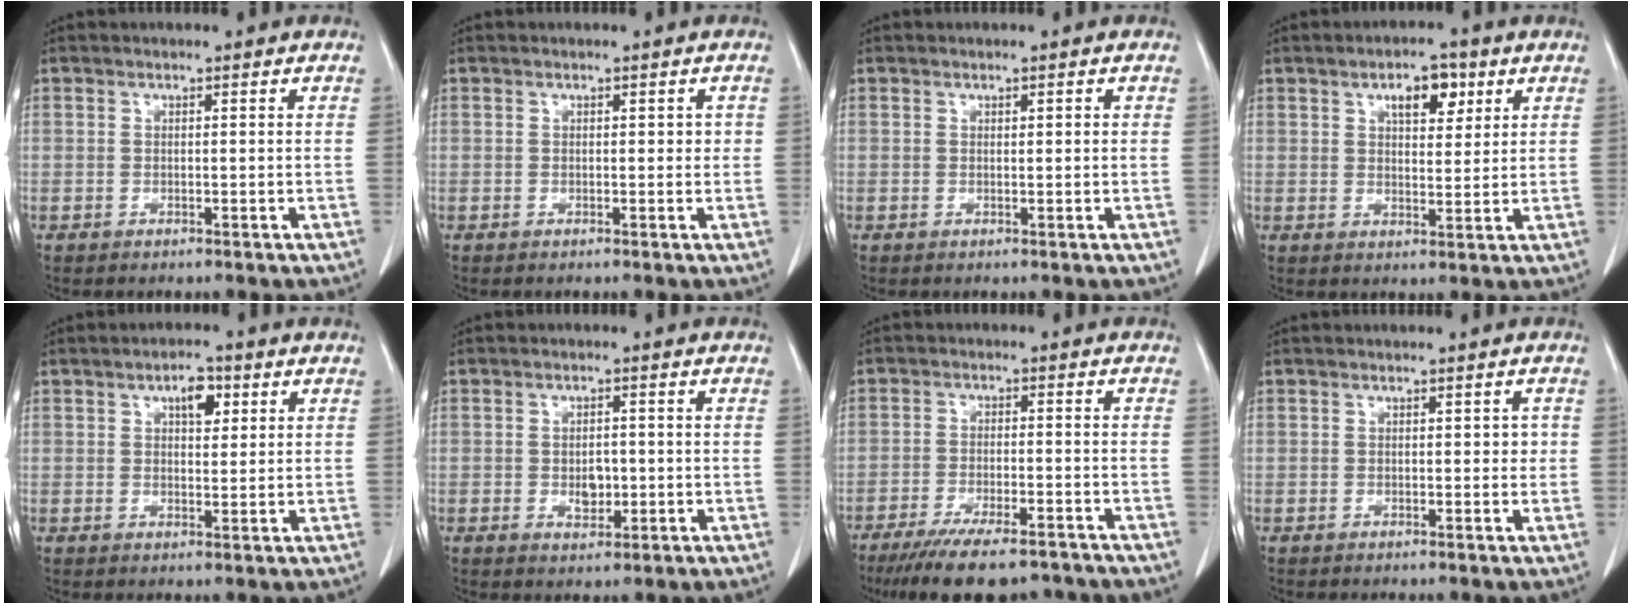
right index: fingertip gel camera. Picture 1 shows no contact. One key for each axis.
{"total": 1.0, "fx": 0.2, "fy": 0.8, "fz": 0.7, "tx": -0.007, "ty": 0.006, "tz": 0.003}
{"total": 0.7, "fx": 0.3, "fy": 0.3, "fz": 0.6, "tx": -0.012, "ty": 0.002, "tz": 0.005}
{"total": 5.5, "fx": 2.8, "fy": 2.6, "fz": 4.0, "tx": -0.065, "ty": 0.004, "tz": 0.043}
{"total": 3.9, "fx": 1.8, "fy": 1.9, "fz": 3.0, "tx": -0.049, "ty": 0.005, "tz": 0.026}
{"total": 3.2, "fx": -0.5, "fy": 2.1, "fz": 2.3, "tx": -0.038, "ty": 0.000, "tz": -0.002}
{"total": 12.5, "fx": -10.2, "fy": 2.7, "fz": 6.7, "tx": -0.107, "ty": -0.017, "tz": -0.156}
{"total": 1.3, "fx": 0.2, "fy": 0.9, "fz": 0.9, "tx": -0.010, "ty": 0.007, "tz": 0.002}